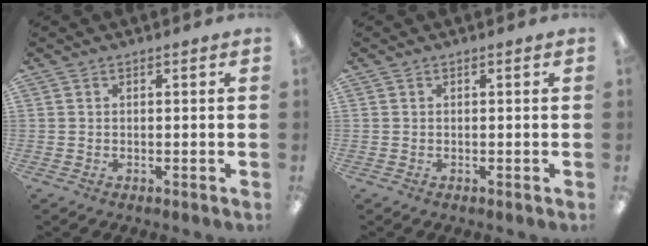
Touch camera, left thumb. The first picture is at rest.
{"total": 0.0}